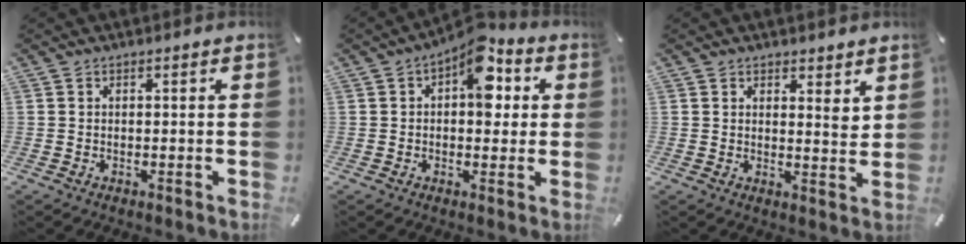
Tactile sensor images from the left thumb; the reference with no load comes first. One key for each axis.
{"total": 10.7, "fx": 3.3, "fy": 6.1, "fz": 8.1, "tx": -0.093, "ty": -0.022, "tz": 0.052}
{"total": 3.7, "fx": 2.7, "fy": 2.0, "fz": 1.6, "tx": -0.006, "ty": -0.020, "tz": 0.044}